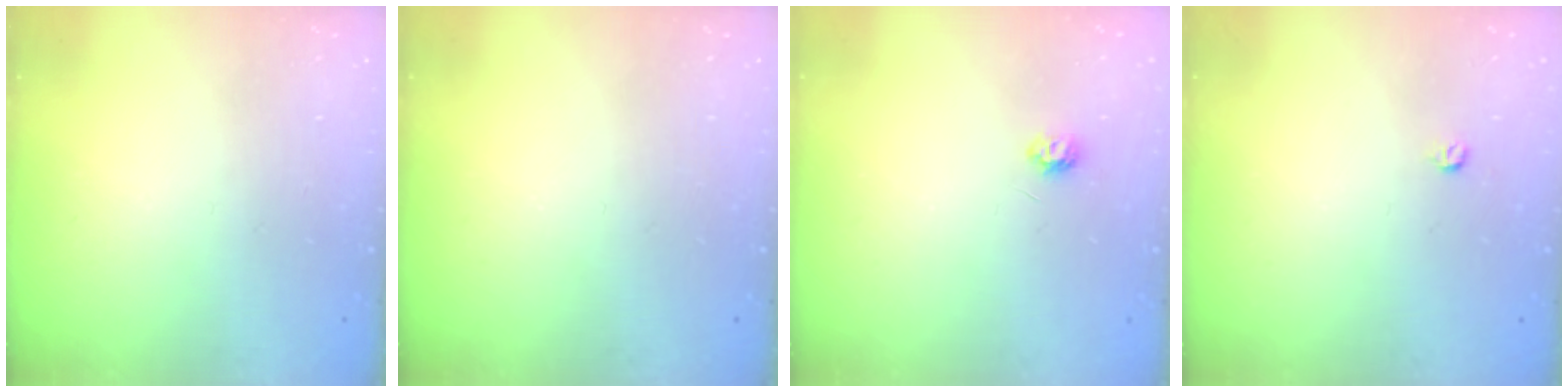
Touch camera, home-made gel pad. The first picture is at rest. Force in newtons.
{"total": 0.0}
{"total": 4.3, "press": 4.3, "slide": 0.5}
{"total": 3.2, "press": 3.2, "slide": 0.4}